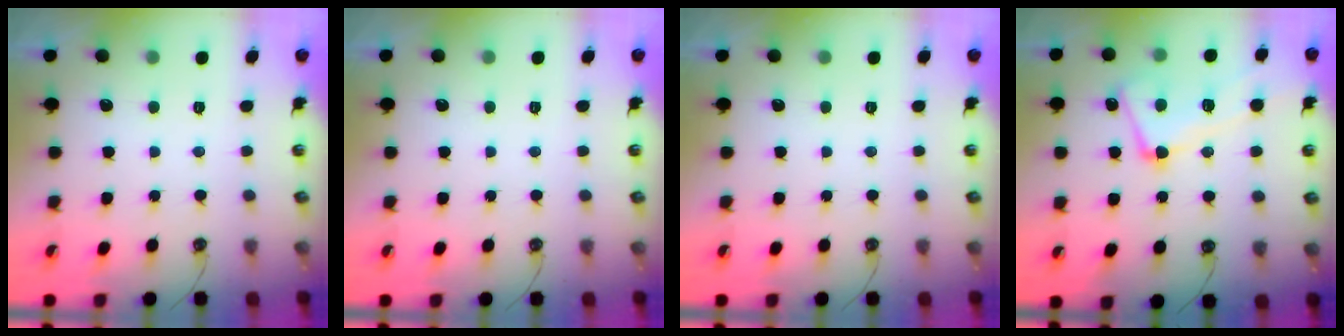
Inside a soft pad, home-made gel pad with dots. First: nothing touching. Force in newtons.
{"total": 0.8, "press": 0.8, "slide": 0.1}
{"total": 0.0}
{"total": 7.3, "press": 7.1, "slide": 1.6}